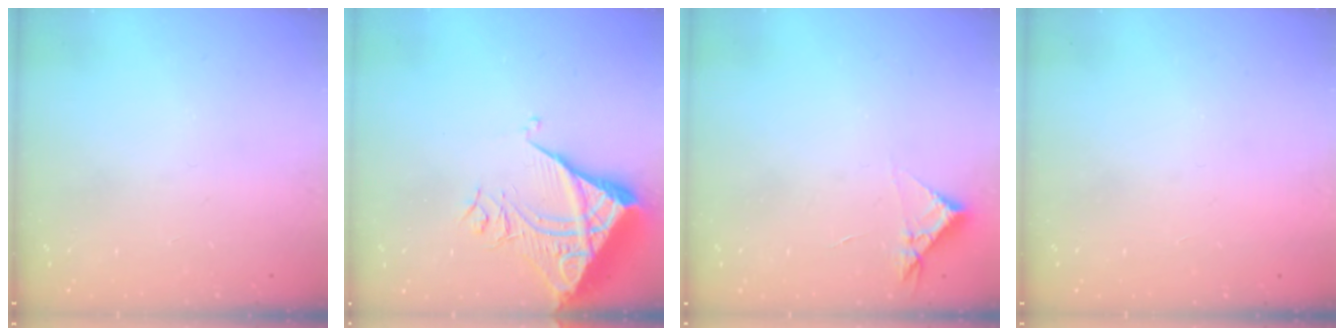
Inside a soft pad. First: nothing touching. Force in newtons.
{"total": 10.6, "press": 10.6, "slide": 1.1}
{"total": 3.1, "press": 3.1, "slide": 0.5}
{"total": 1.5, "press": 1.5, "slide": 0.1}